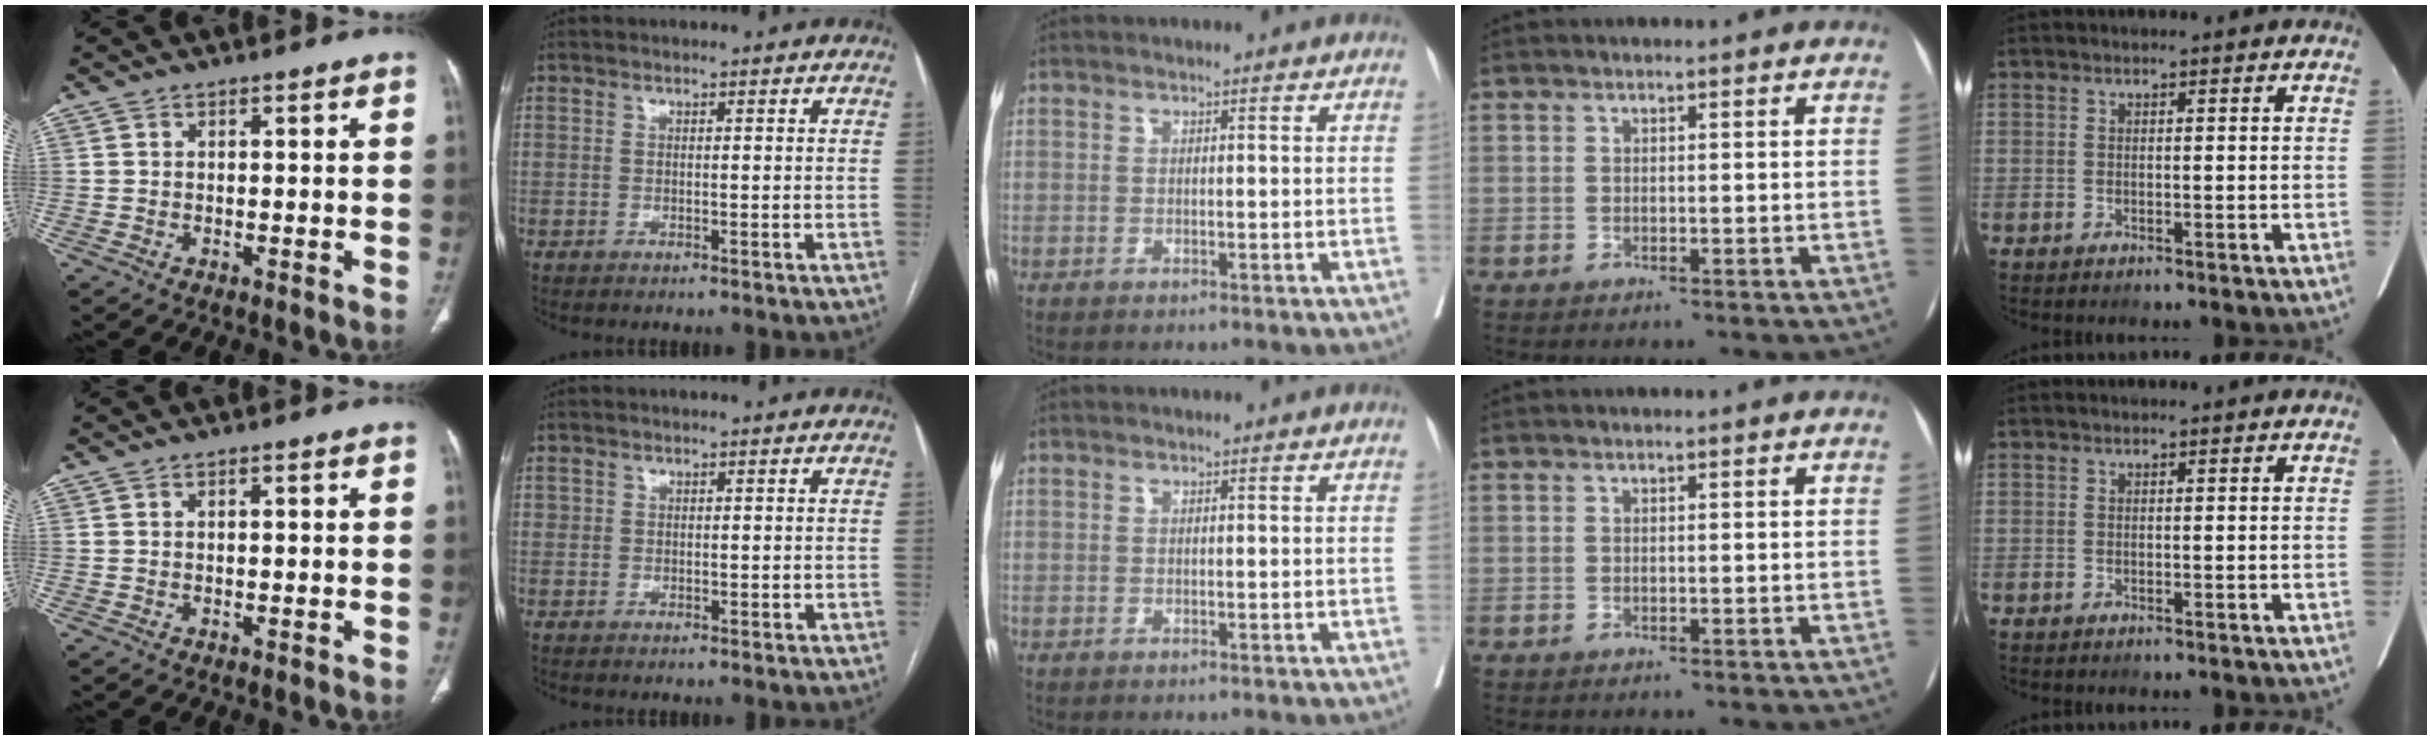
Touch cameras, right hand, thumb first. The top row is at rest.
{"thumb": {"total": 0.7, "force": [0.1, 0.3, 0.7], "torque": [-0.011, 0.002, 0.002]}, "index": {"total": 1.4, "force": [0.1, 1.1, 0.8], "torque": [-0.013, 0.005, 0.005]}}